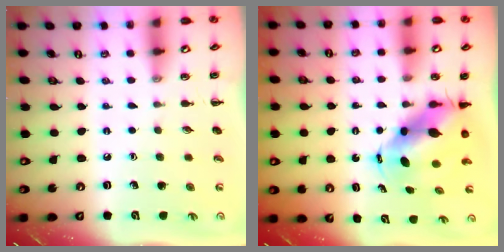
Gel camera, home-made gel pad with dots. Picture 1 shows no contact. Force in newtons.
{"total": 7.7, "press": 7.4, "slide": 2.3}